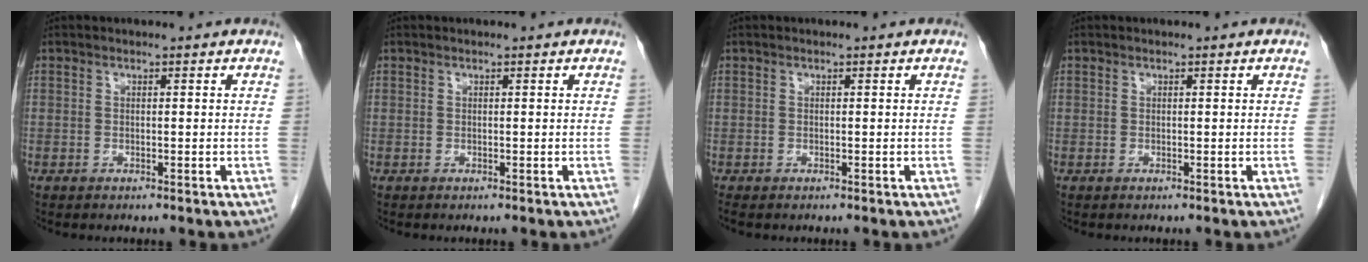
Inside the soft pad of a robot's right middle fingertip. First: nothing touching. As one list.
[{"total": 0.0}, {"total": 0.7, "force": [-0.6, 0.2, 0.3], "torque": [-0.006, -0.001, -0.009]}, {"total": 0.0}]